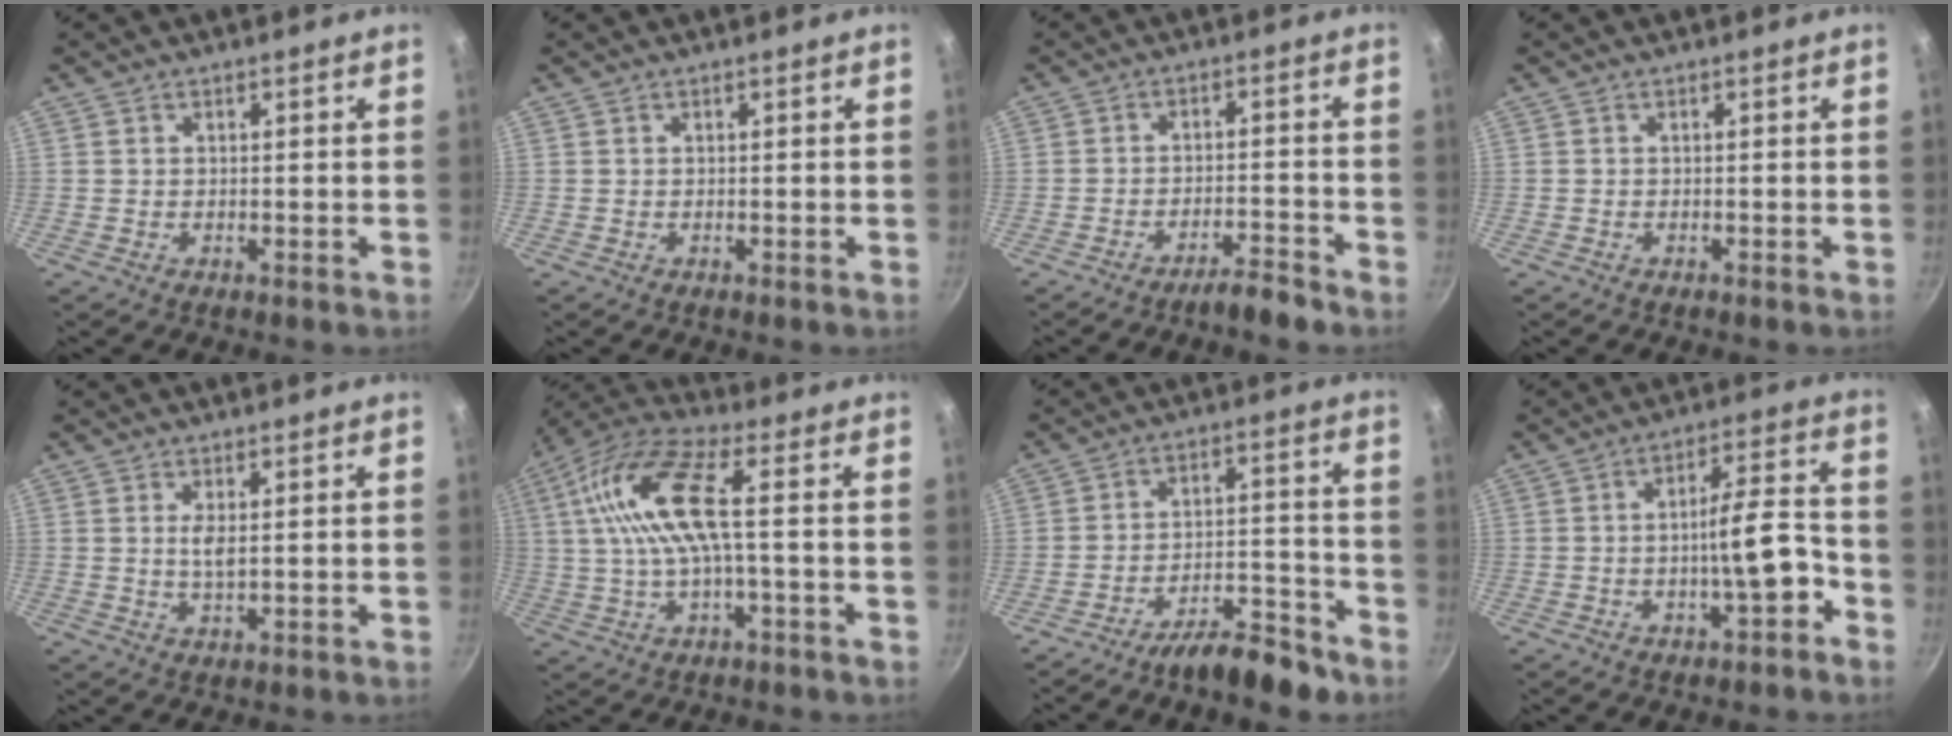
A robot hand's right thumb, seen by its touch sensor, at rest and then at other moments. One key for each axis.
{"total": 0.0}
{"total": 4.5, "fx": -3.8, "fy": 0.5, "fz": 2.3, "tx": -0.041, "ty": 0.035, "tz": -0.059}
{"total": 0.0}
{"total": 2.8, "fx": 0.6, "fy": 0.9, "fz": 2.6, "tx": -0.048, "ty": -0.005, "tz": 0.013}
{"total": 14.7, "fx": 1.4, "fy": 4.4, "fz": 13.9, "tx": -0.277, "ty": 0.026, "tz": 0.020}
{"total": 10.0, "fx": -7.9, "fy": 3.0, "fz": 5.3, "tx": -0.067, "ty": 0.079, "tz": -0.124}
{"total": 9.3, "fx": -4.0, "fy": 2.6, "fz": 8.0, "tx": -0.103, "ty": 0.051, "tz": -0.057}